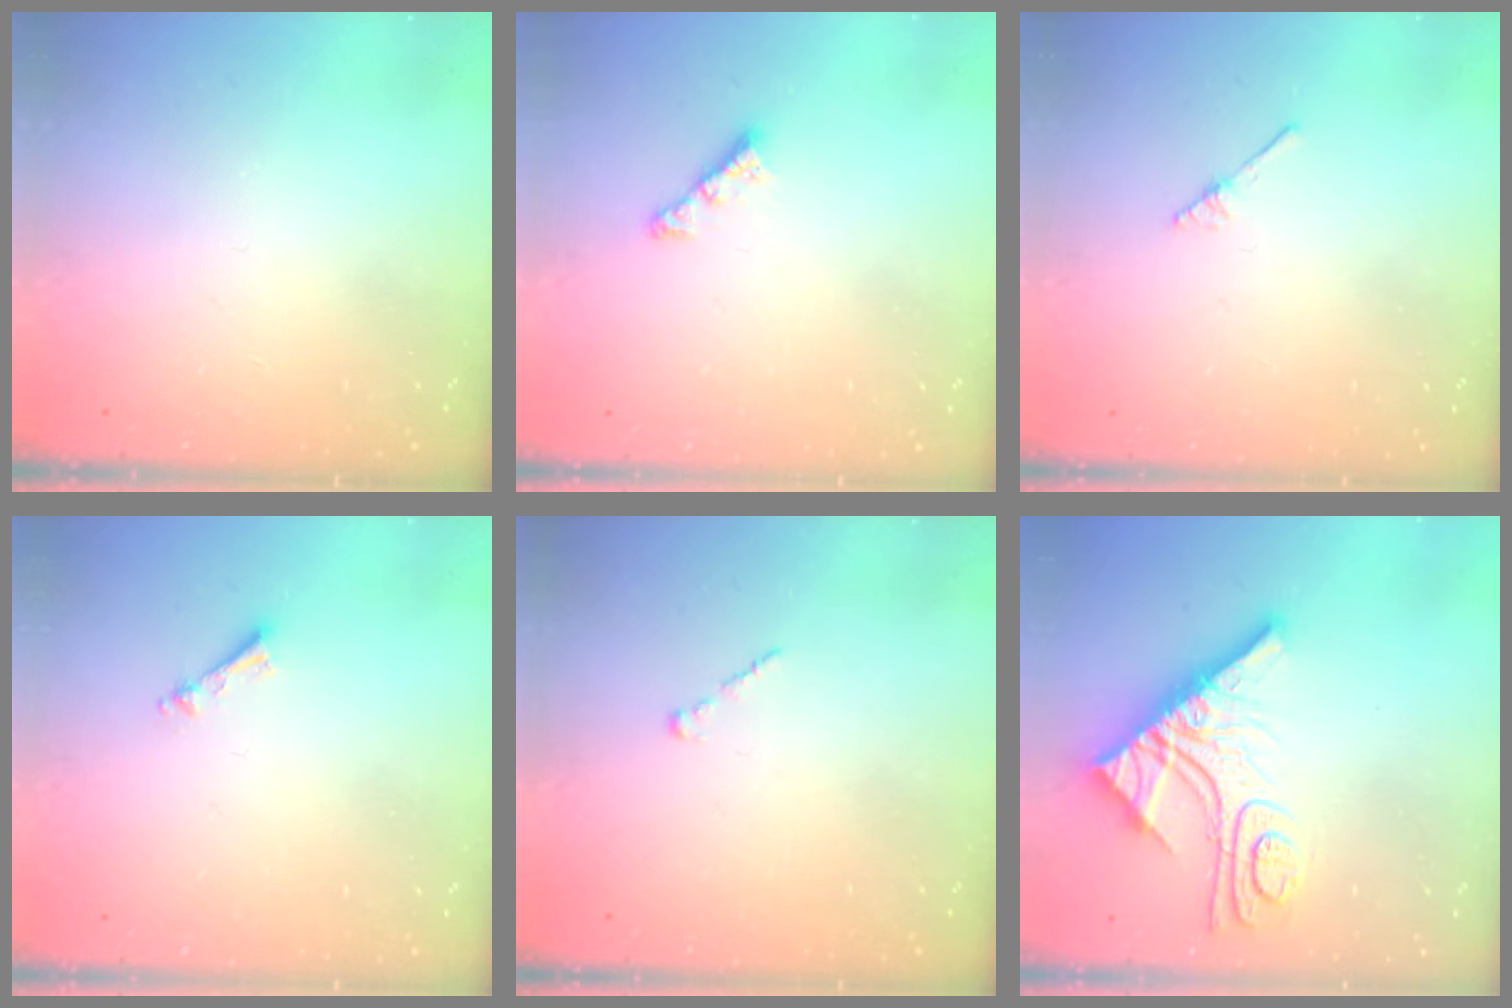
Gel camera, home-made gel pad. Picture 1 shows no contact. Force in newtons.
{"total": 4.5, "press": 4.4, "slide": 0.7}
{"total": 2.0, "press": 2.0, "slide": 0.2}
{"total": 3.2, "press": 3.2, "slide": 0.3}
{"total": 1.0, "press": 0.8, "slide": 0.5}
{"total": 15.3, "press": 15.3, "slide": 1.4}